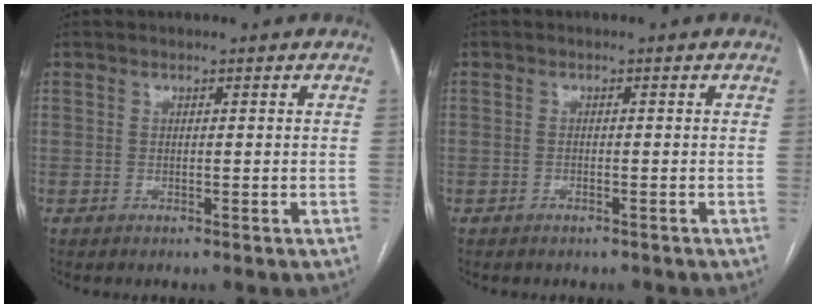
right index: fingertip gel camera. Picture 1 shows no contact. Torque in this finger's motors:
{"motor_torque": [0.18, -0.09, -0.11, -0.01]}